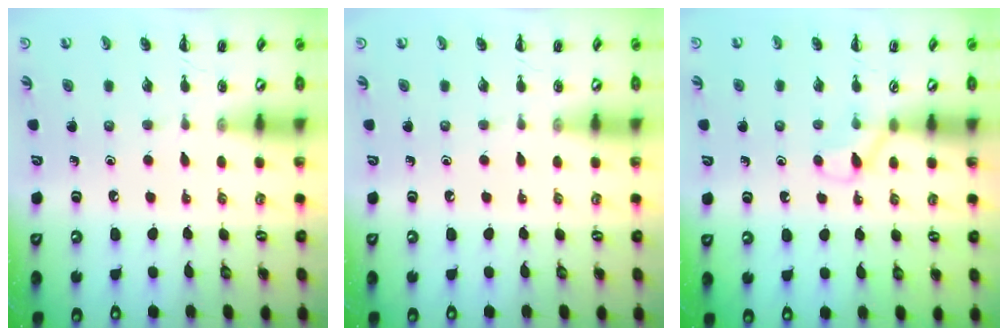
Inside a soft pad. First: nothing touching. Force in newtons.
{"total": 0.0}
{"total": 3.9, "press": 3.6, "slide": 1.4}